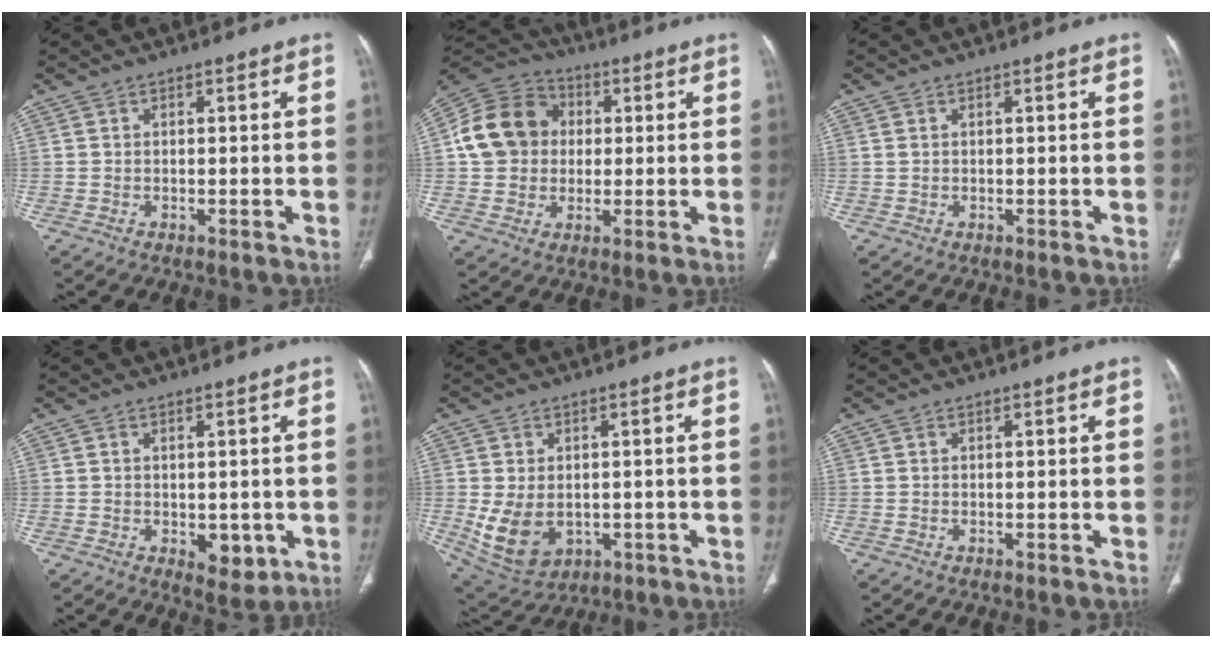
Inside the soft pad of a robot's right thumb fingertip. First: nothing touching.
{"total": 14.5, "force": [1.5, 12.5, 7.2], "torque": [-0.121, 0.022, 0.019]}
{"total": 0.7, "force": [0.3, 0.4, 0.5], "torque": [-0.012, 0.010, 0.011]}
{"total": 5.3, "force": [-1.1, 3.1, 4.1], "torque": [-0.036, -0.008, -0.005]}
{"total": 9.7, "force": [-1.3, 7.0, 6.7], "torque": [-0.112, -0.004, 0.004]}
{"total": 0.0}